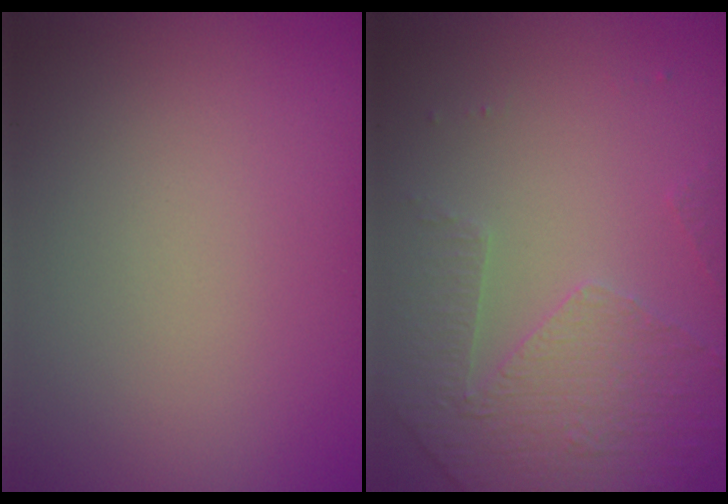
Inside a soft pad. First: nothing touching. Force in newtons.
{"total": 4.8, "press": 3.3, "slide": 3.6}